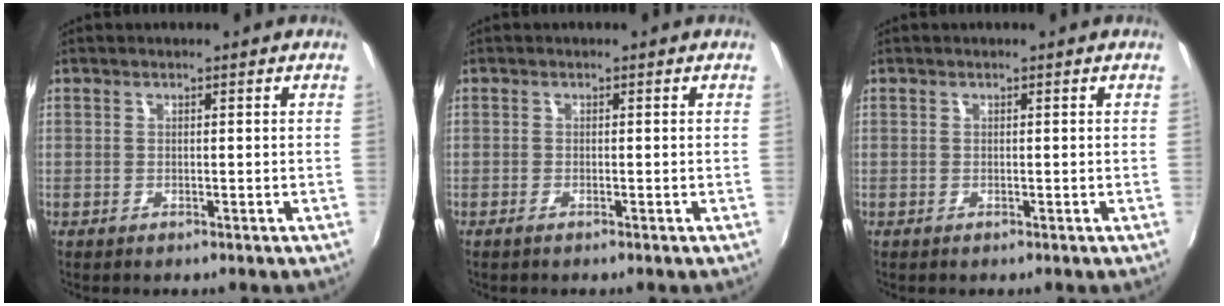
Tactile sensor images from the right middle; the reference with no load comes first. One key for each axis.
{"total": 0.9, "fx": -0.6, "fy": -0.2, "fz": 0.6, "tx": -0.012, "ty": -0.001, "tz": -0.014}
{"total": 0.0}